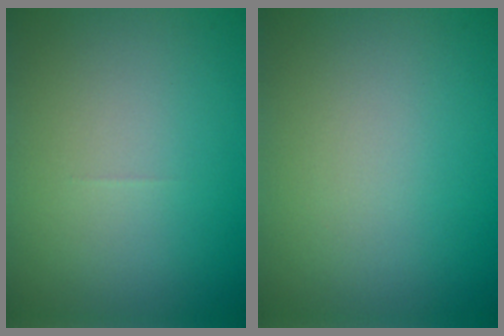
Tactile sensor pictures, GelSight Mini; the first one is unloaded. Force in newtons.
{"total": 0.0}